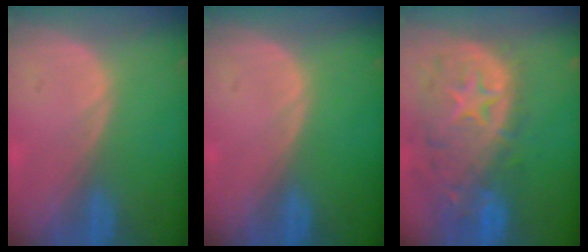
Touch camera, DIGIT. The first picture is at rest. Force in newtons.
{"total": 0.0}
{"total": 14.0, "press": 11.2, "slide": 8.3}